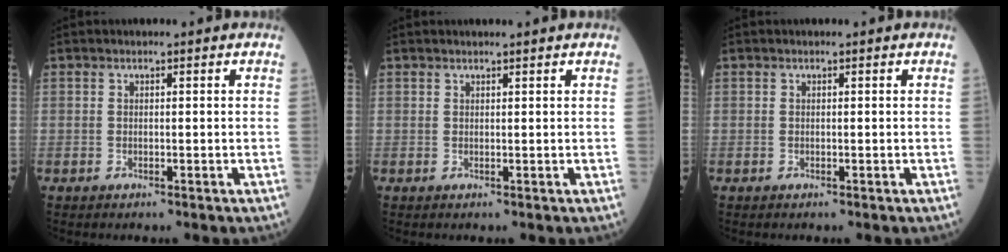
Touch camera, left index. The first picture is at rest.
{"total": 1.2, "force": [1.1, -0.2, 0.3], "torque": [-0.009, 0.005, 0.022]}
{"total": 0.0}